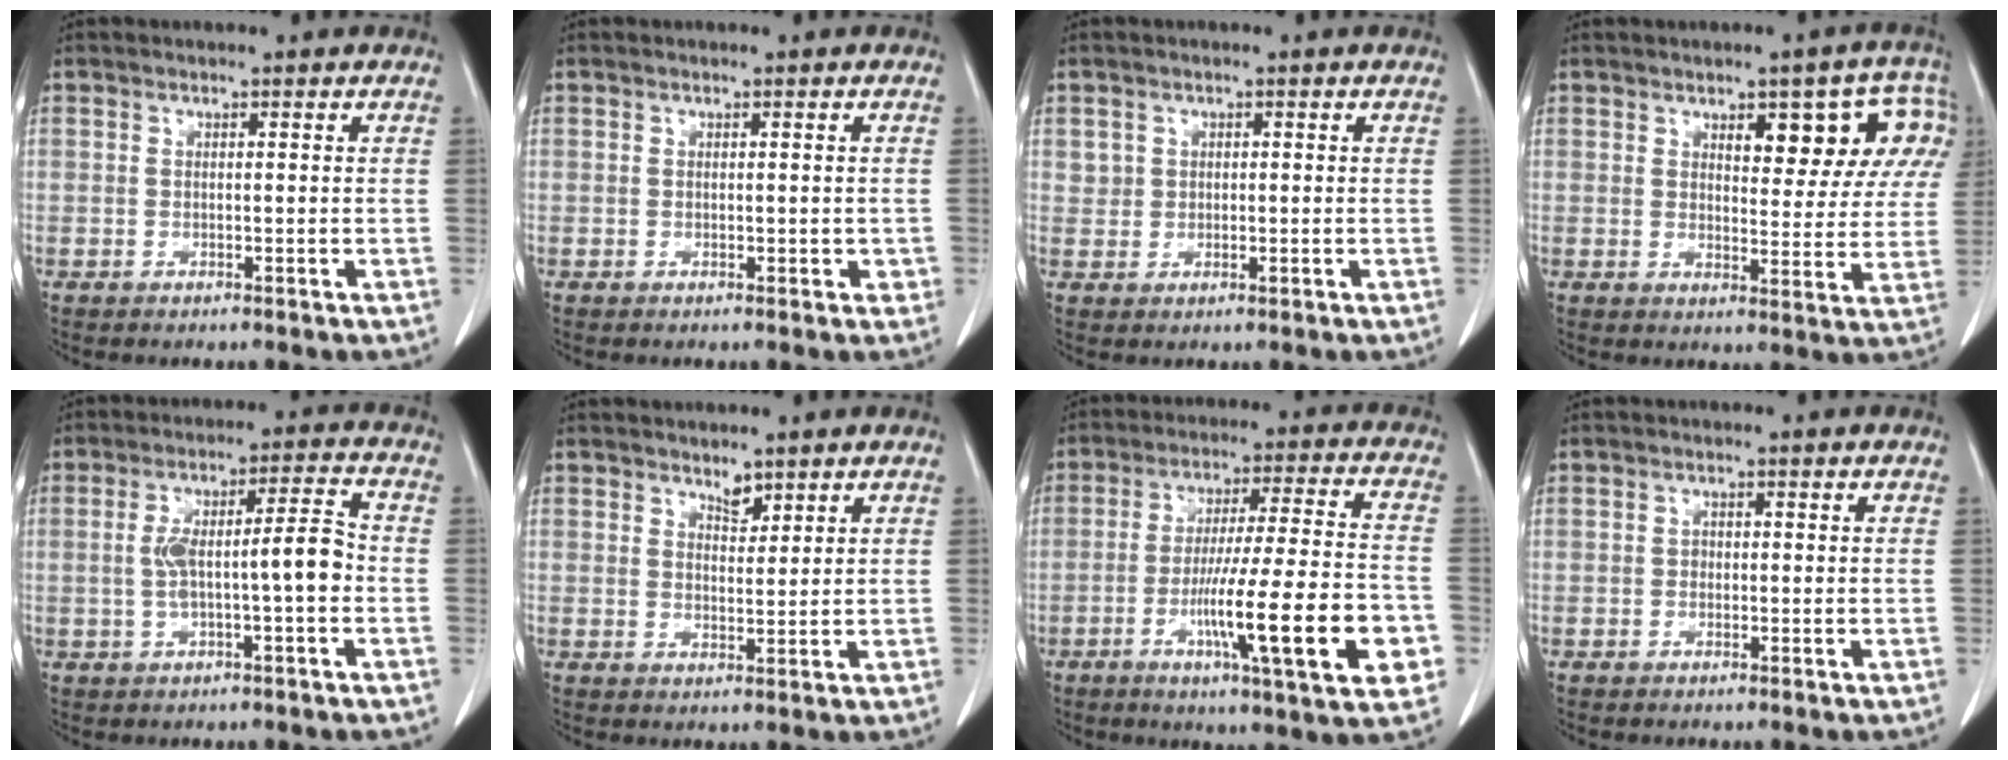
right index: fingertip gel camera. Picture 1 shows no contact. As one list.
[{"total": 1.2, "force": [-0.1, 0.8, 0.8], "torque": [-0.007, 0.000, 0.001]}, {"total": 1.8, "force": [0.6, 1.7, 0.3], "torque": [0.002, 0.002, 0.011]}, {"total": 9.8, "force": [4.4, 4.1, 7.7], "torque": [-0.077, 0.020, 0.053]}, {"total": 8.2, "force": [-1.0, 1.1, 8.0], "torque": [-0.142, 0.028, -0.013]}, {"total": 2.2, "force": [1.9, 0.8, 0.9], "torque": [-0.013, -0.007, 0.033]}, {"total": 18.4, "force": [-6.0, 0.9, 17.4], "torque": [-0.245, -0.009, -0.088]}, {"total": 0.6, "force": [0.0, 0.5, 0.3], "torque": [0.000, 0.004, -0.001]}]